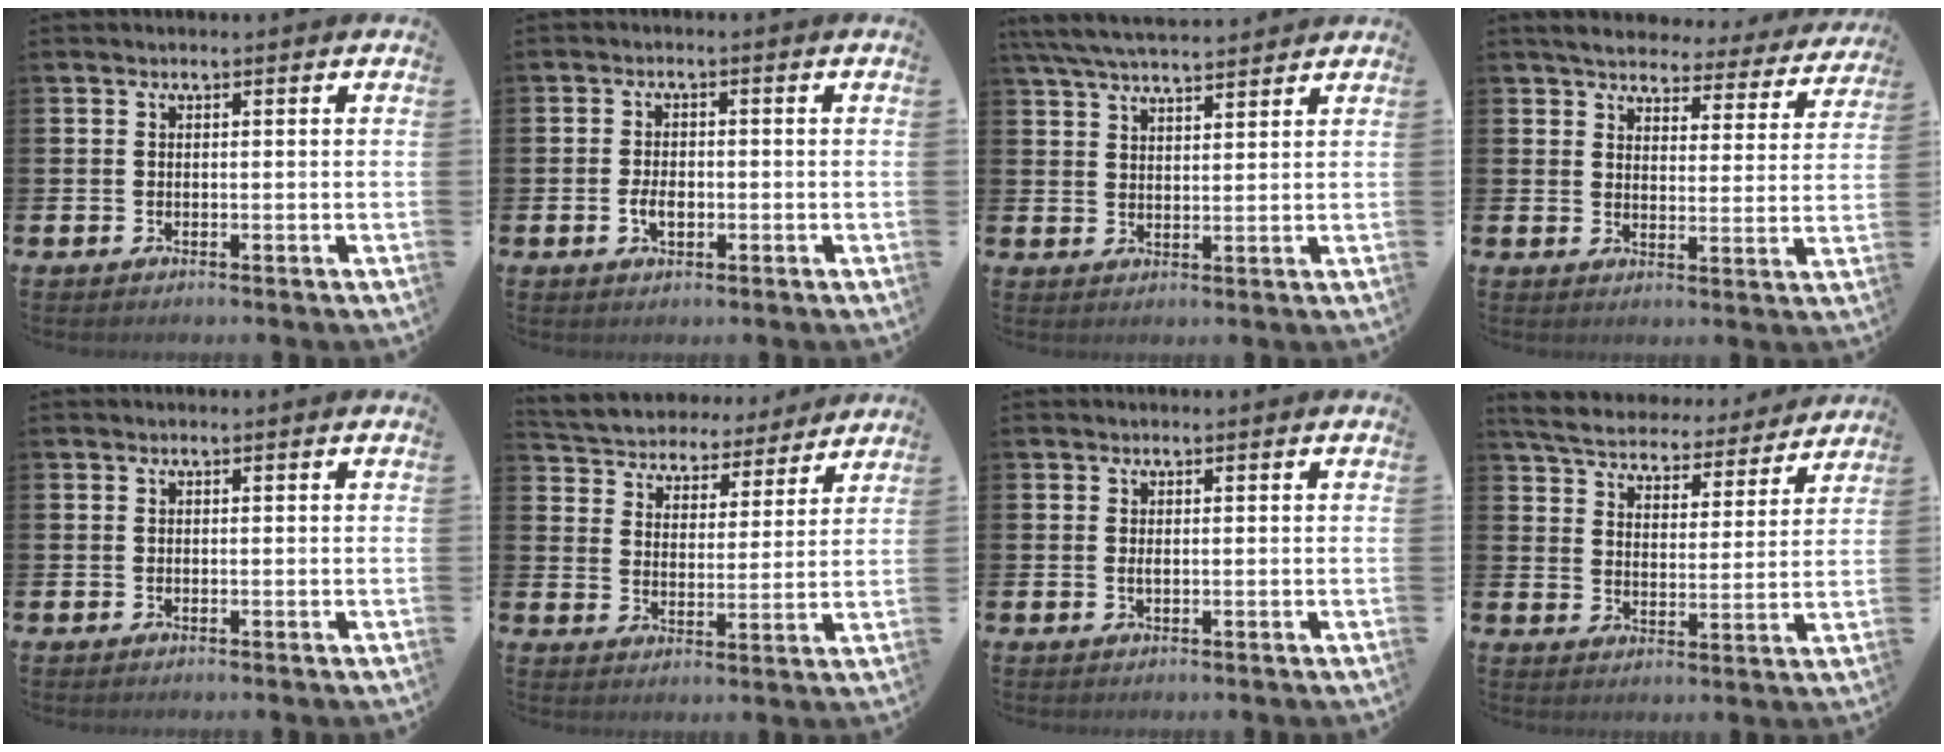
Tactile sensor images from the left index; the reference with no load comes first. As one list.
[{"total": 2.7, "force": [-0.6, 1.7, 2.0], "torque": [-0.024, -0.003, -0.015]}, {"total": 5.9, "force": [5.5, 0.8, 1.8], "torque": [-0.048, -0.024, 0.101]}, {"total": 4.5, "force": [4.3, 1.1, 0.6], "torque": [-0.028, -0.033, 0.070]}, {"total": 0.0}, {"total": 5.1, "force": [4.8, 1.8, -0.3], "torque": [-0.023, -0.042, 0.079]}, {"total": 0.6, "force": [0.1, 0.2, 0.6], "torque": [-0.005, -0.001, 0.000]}, {"total": 6.0, "force": [5.8, 1.1, 0.9], "torque": [-0.047, -0.047, 0.100]}]